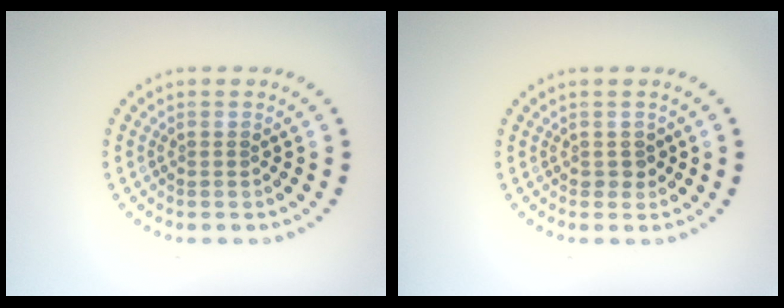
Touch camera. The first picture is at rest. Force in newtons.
{"total": 1.1, "press": 1.0, "slide": 0.5}